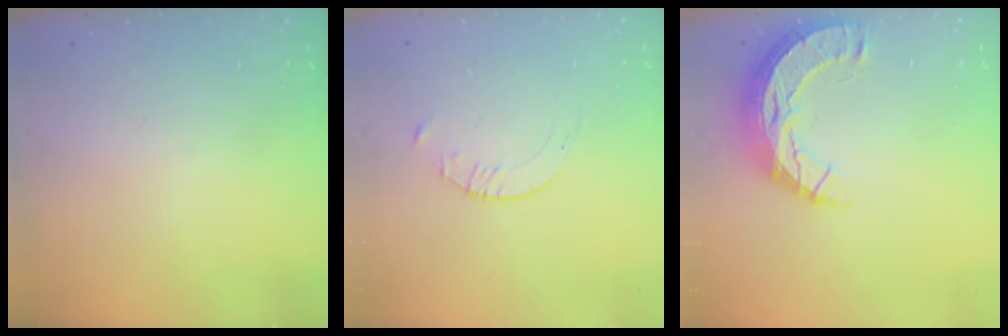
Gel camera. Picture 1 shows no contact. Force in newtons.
{"total": 1.6, "press": 1.6, "slide": 0.2}
{"total": 13.0, "press": 13.0, "slide": 0.9}